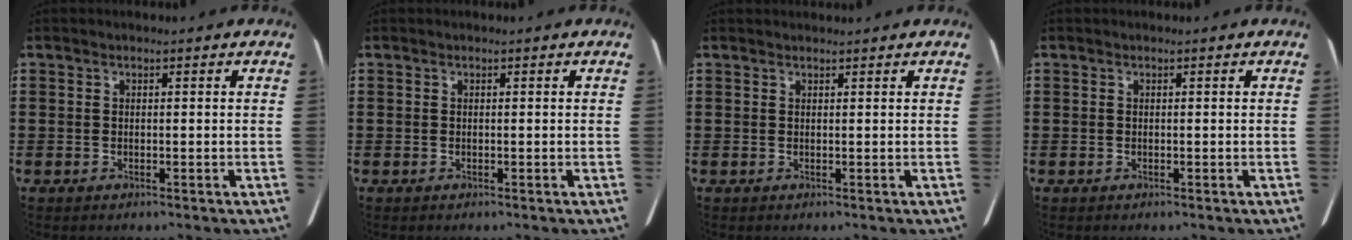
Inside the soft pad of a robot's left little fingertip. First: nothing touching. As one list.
[{"total": 0.0}, {"total": 0.6, "force": [0.5, 0.0, 0.1], "torque": [-0.003, 0.000, 0.011]}, {"total": 0.0}]